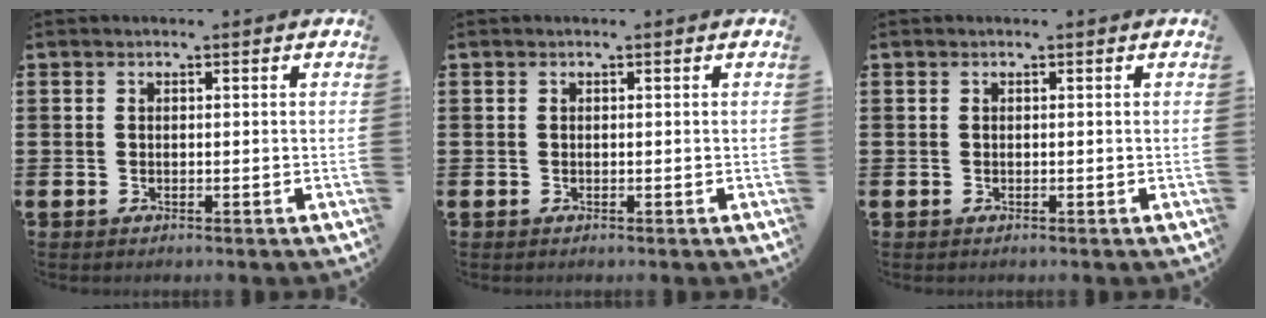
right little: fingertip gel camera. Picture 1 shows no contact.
{"total": 0.0}
{"total": 0.0}